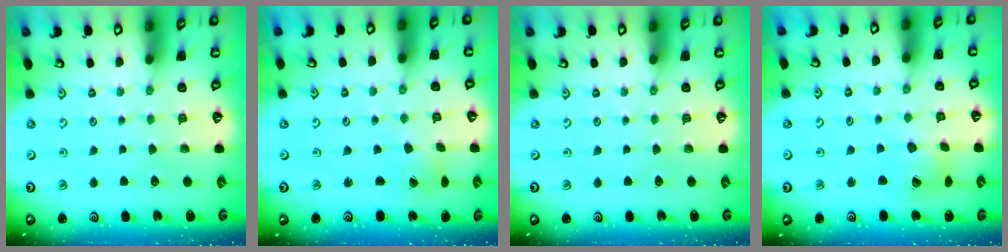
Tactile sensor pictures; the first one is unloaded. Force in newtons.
{"total": 1.6, "press": 1.5, "slide": 0.3}
{"total": 0.0}
{"total": 9.7, "press": 9.6, "slide": 1.3}